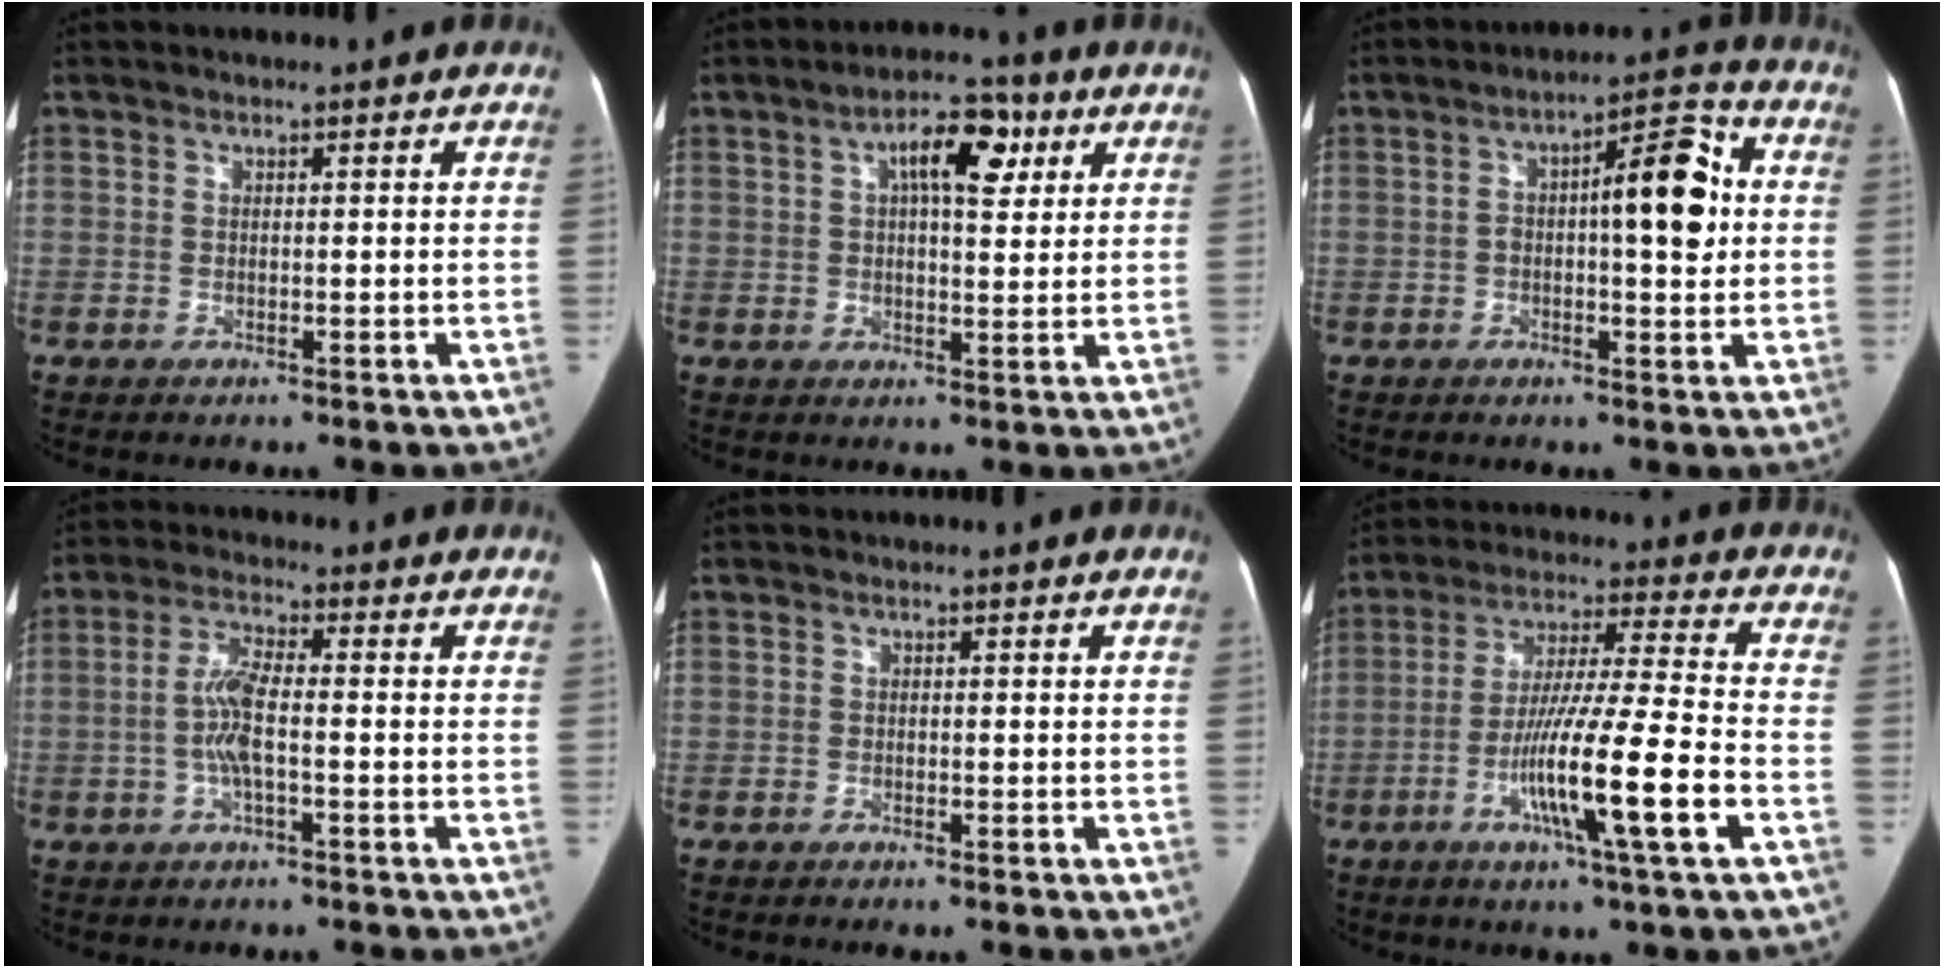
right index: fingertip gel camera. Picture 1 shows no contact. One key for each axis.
{"total": 7.9, "fx": 3.1, "fy": 3.0, "fz": 6.6, "tx": -0.104, "ty": 0.021, "tz": 0.043}
{"total": 10.2, "fx": 0.8, "fy": 2.8, "fz": 9.8, "tx": -0.137, "ty": 0.033, "tz": 0.009}
{"total": 5.8, "fx": -0.9, "fy": 1.1, "fz": 5.6, "tx": -0.123, "ty": 0.008, "tz": -0.022}
{"total": 0.6, "fx": -0.5, "fy": -0.1, "fz": 0.4, "tx": -0.012, "ty": -0.002, "tz": -0.008}
{"total": 15.1, "fx": -5.3, "fy": -0.7, "fz": 14.1, "tx": -0.254, "ty": -0.012, "tz": -0.097}